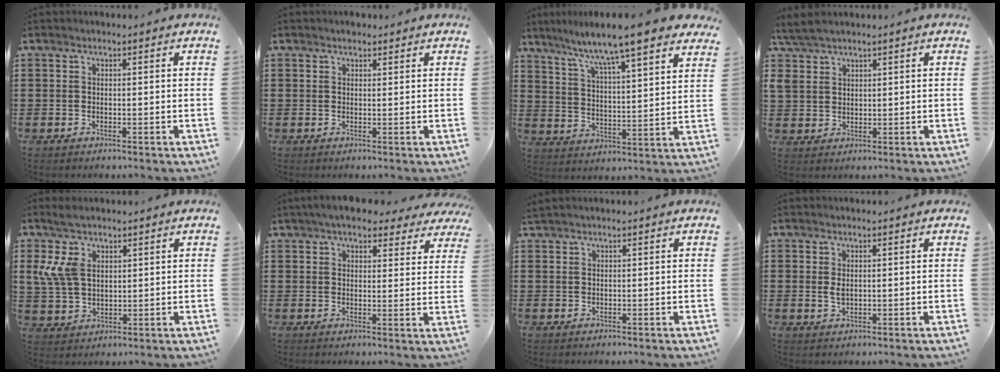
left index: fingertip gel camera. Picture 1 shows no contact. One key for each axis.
{"total": 1.1, "fx": 0.9, "fy": 0.5, "fz": 0.3, "tx": 0.001, "ty": 0.000, "tz": 0.016}
{"total": 7.6, "fx": 6.8, "fy": -0.3, "fz": 3.5, "tx": -0.098, "ty": -0.042, "tz": 0.107}
{"total": 3.3, "fx": 2.7, "fy": 1.6, "fz": 1.2, "tx": -0.033, "ty": 0.007, "tz": 0.051}
{"total": 6.8, "fx": 3.1, "fy": 4.3, "fz": 4.3, "tx": -0.120, "ty": 0.008, "tz": 0.054}
{"total": 5.7, "fx": 5.0, "fy": 1.3, "fz": 2.3, "tx": -0.054, "ty": -0.007, "tz": 0.091}
{"total": 0.7, "fx": 0.6, "fy": 0.0, "fz": 0.4, "tx": -0.007, "ty": 0.000, "tz": 0.012}
{"total": 1.7, "fx": 0.3, "fy": 0.9, "fz": 1.4, "tx": -0.038, "ty": 0.002, "tz": 0.003}